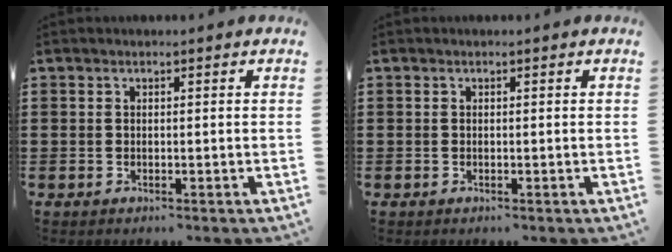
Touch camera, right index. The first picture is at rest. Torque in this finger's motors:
{"motor_torque": [-0.79, 1.34, 0.00, -0.01]}